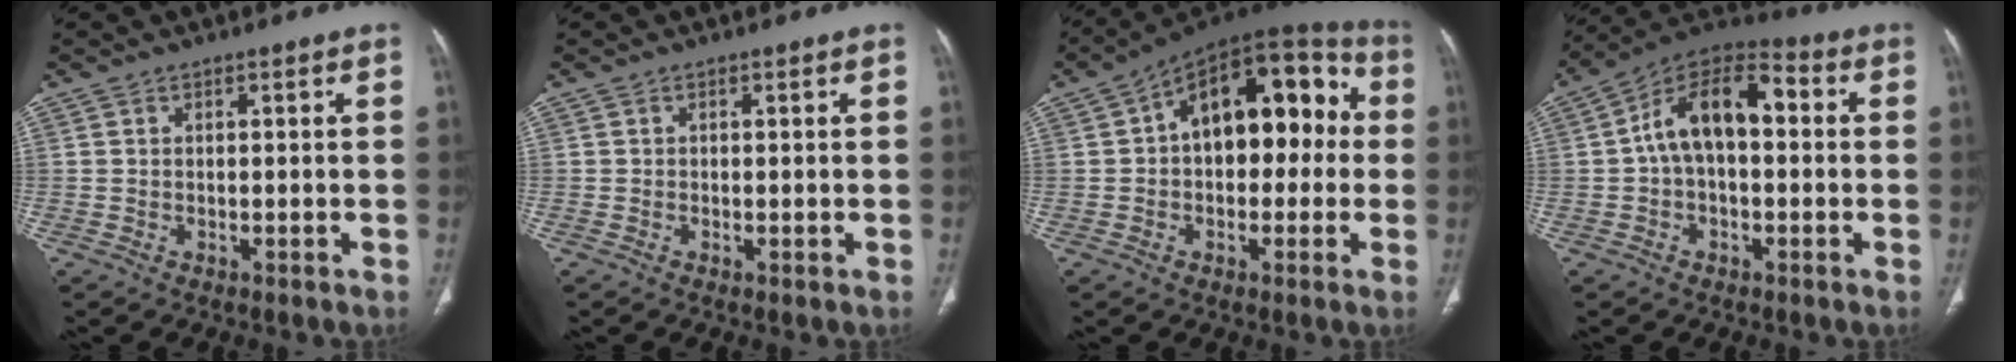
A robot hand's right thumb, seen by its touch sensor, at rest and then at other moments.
{"total": 0.0}
{"total": 19.3, "force": [2.0, 11.3, 15.6], "torque": [-0.179, 0.051, 0.020]}
{"total": 13.6, "force": [1.0, 7.8, 11.1], "torque": [-0.169, 0.044, 0.004]}